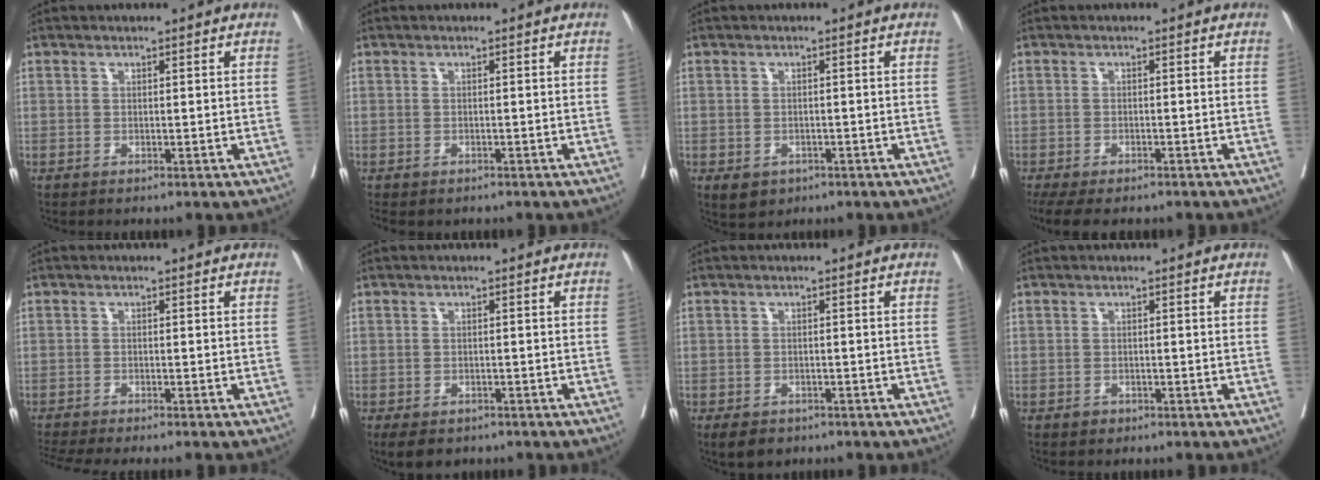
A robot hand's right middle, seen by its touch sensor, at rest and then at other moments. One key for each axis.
{"total": 3.0, "fx": -2.4, "fy": 1.5, "fz": 1.1, "tx": -0.019, "ty": -0.005, "tz": -0.031}
{"total": 3.1, "fx": -1.7, "fy": 2.3, "fz": 1.1, "tx": -0.014, "ty": -0.001, "tz": -0.018}
{"total": 10.0, "fx": -7.8, "fy": 3.7, "fz": 5.0, "tx": -0.098, "ty": -0.010, "tz": -0.107}
{"total": 6.3, "fx": -5.6, "fy": -0.5, "fz": 2.8, "tx": -0.037, "ty": -0.012, "tz": -0.092}
{"total": 5.2, "fx": -3.9, "fy": 2.7, "fz": 2.1, "tx": -0.026, "ty": -0.003, "tz": -0.053}
{"total": 4.0, "fx": -2.9, "fy": 2.3, "fz": 1.5, "tx": -0.020, "ty": -0.003, "tz": -0.039}
{"total": 1.0, "fx": -0.7, "fy": 0.8, "fz": 0.2, "tx": -0.002, "ty": 0.002, "tz": -0.009}